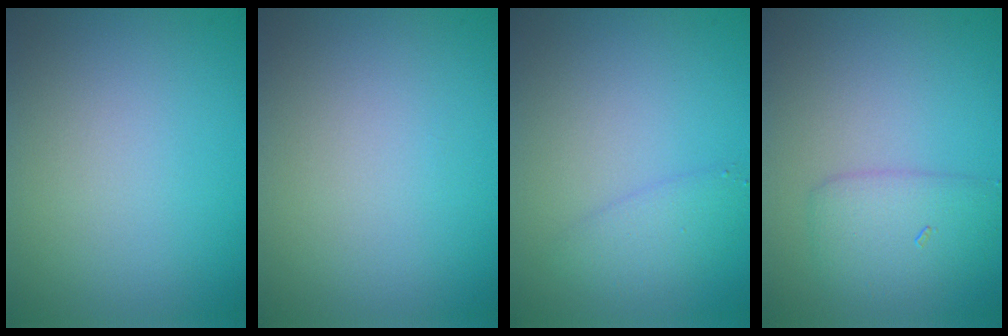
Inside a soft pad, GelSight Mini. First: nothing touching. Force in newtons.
{"total": 0.0}
{"total": 1.8, "press": 1.8, "slide": 0.1}
{"total": 2.9, "press": 2.9, "slide": 0.1}